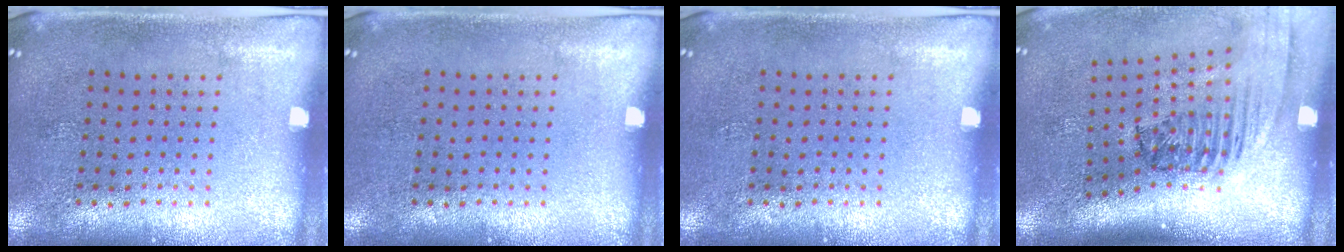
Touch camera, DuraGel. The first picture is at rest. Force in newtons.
{"total": 0.0}
{"total": 0.0}
{"total": 2.4, "press": 1.7, "slide": 1.7}